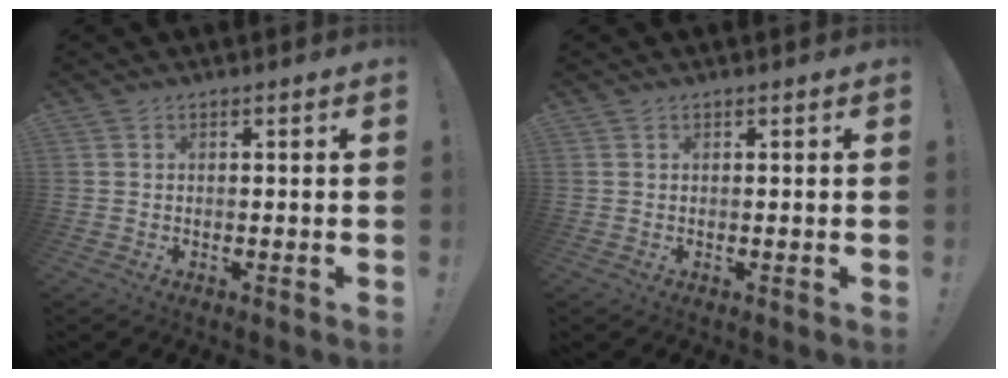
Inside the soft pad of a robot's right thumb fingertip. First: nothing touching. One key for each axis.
{"total": 0.0}